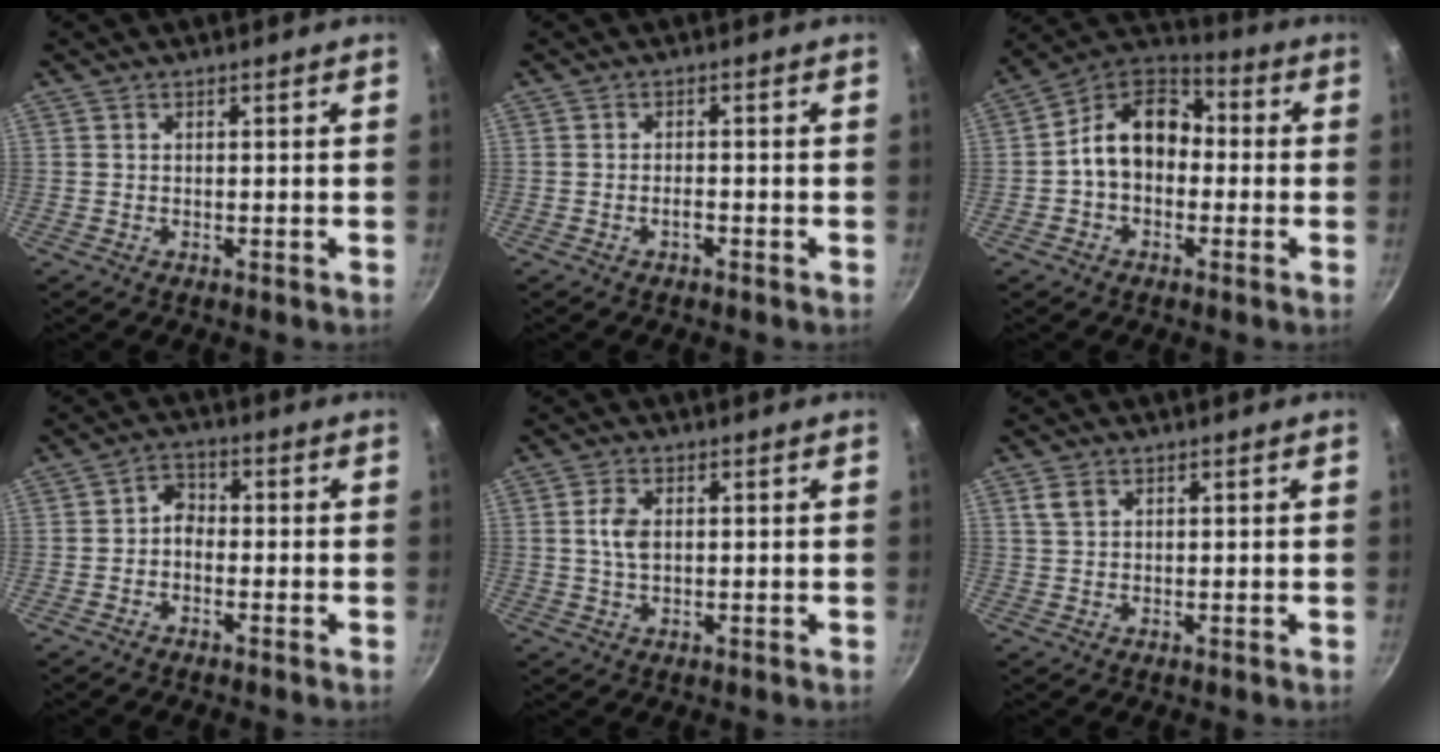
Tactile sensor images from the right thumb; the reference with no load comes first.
{"total": 1.4, "force": [-0.8, 0.5, 0.9], "torque": [-0.015, 0.010, -0.017]}
{"total": 13.1, "force": [-0.6, 9.7, 8.8], "torque": [-0.105, 0.047, -0.036]}
{"total": 3.4, "force": [-1.1, 2.6, 1.9], "torque": [-0.018, 0.020, -0.029]}
{"total": 4.2, "force": [0.7, 2.5, 3.3], "torque": [-0.062, 0.002, 0.012]}
{"total": 2.6, "force": [1.2, 1.7, 1.5], "torque": [-0.023, 0.000, 0.025]}